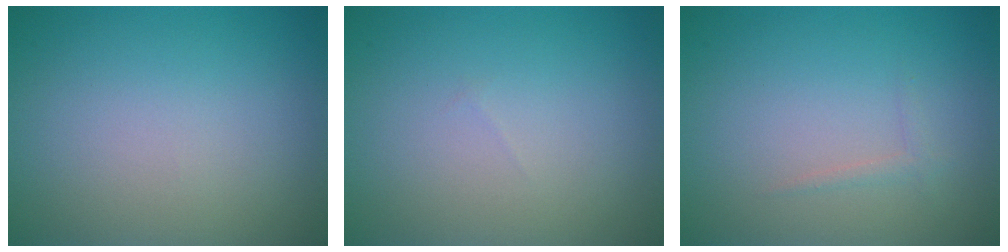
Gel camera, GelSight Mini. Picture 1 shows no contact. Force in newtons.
{"total": 0.0}
{"total": 0.6, "press": 0.6, "slide": 0.1}